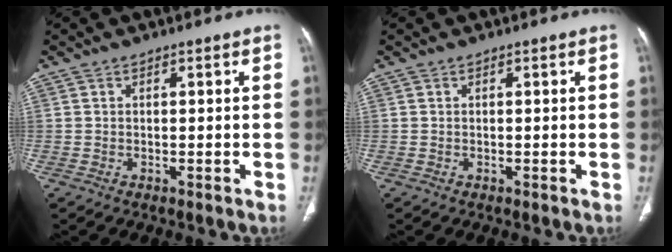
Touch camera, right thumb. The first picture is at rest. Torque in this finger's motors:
{"motor_torque": [-0.02, 0.02, -0.03, 0.01, 0.00]}